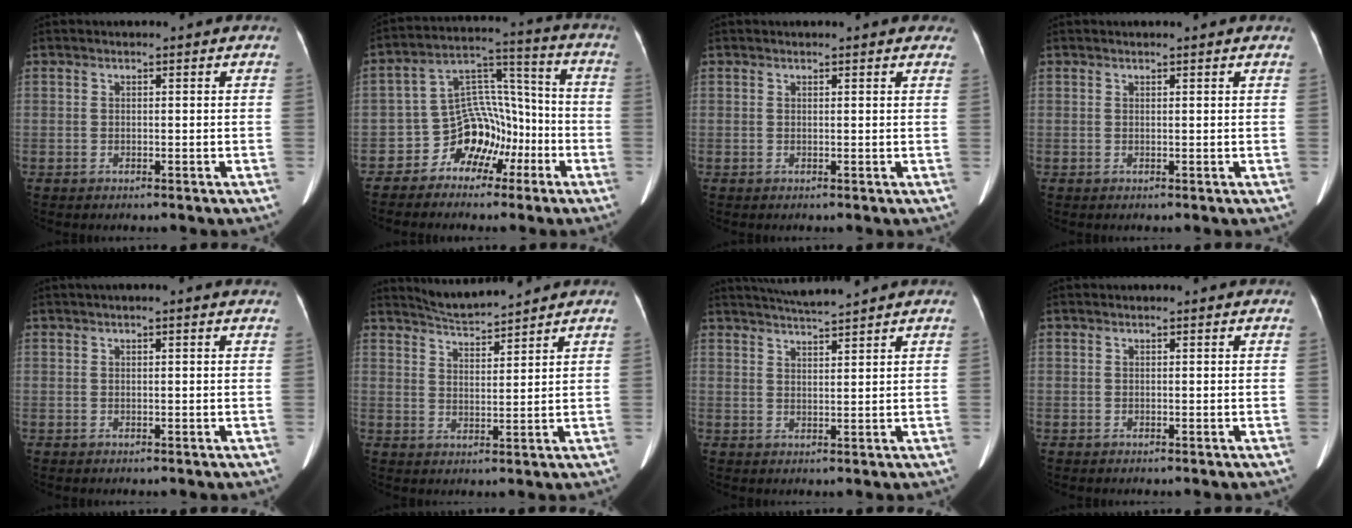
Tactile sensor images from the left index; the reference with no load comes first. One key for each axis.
{"total": 9.4, "fx": -5.1, "fy": 6.9, "fz": 3.7, "tx": -0.072, "ty": 0.046, "tz": -0.084}
{"total": 3.3, "fx": 2.9, "fy": 0.7, "fz": 1.4, "tx": -0.013, "ty": 0.004, "tz": 0.017}
{"total": 1.2, "fx": 1.1, "fy": -0.1, "fz": 0.5, "tx": -0.016, "ty": 0.009, "tz": 0.014}
{"total": 1.0, "fx": 0.5, "fy": 0.0, "fz": 0.9, "tx": -0.018, "ty": 0.010, "tz": 0.004}
{"total": 4.8, "fx": 4.8, "fy": -0.4, "fz": 0.3, "tx": -0.012, "ty": 0.007, "tz": 0.092}
{"total": 5.0, "fx": 4.6, "fy": -1.1, "fz": 1.5, "tx": -0.029, "ty": 0.011, "tz": 0.080}
{"total": 0.0}